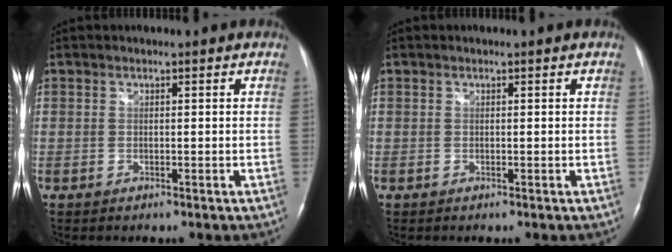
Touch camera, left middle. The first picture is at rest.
{"total": 0.0}